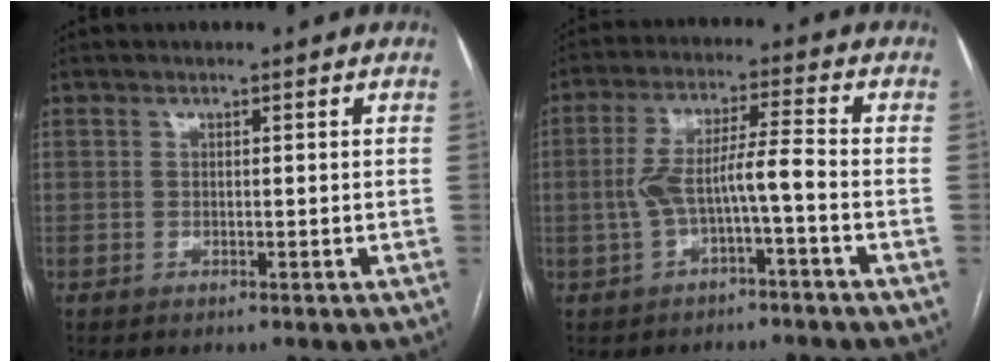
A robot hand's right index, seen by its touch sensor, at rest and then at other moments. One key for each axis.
{"total": 6.8, "fx": -2.0, "fy": 0.5, "fz": 6.5, "tx": -0.128, "ty": 0.026, "tz": -0.032}